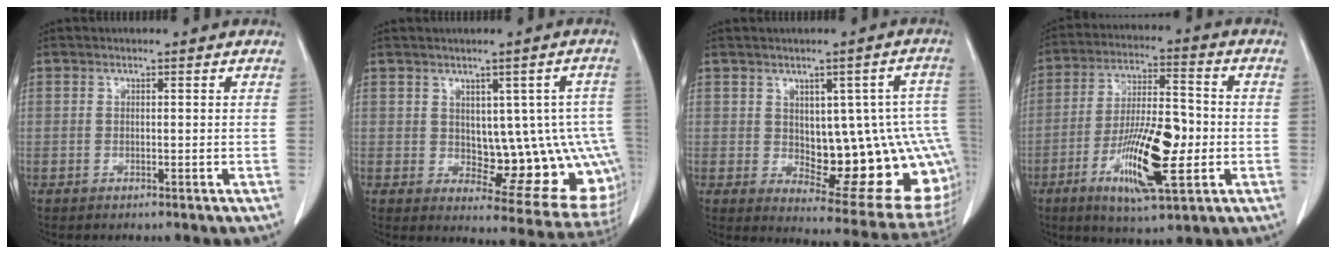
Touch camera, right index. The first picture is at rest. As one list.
[{"total": 12.5, "force": [0.2, 5.4, 11.3], "torque": [-0.118, 0.011, 0.020]}, {"total": 17.2, "force": [-0.7, 6.2, 16.0], "torque": [-0.148, 0.021, 0.017]}, {"total": 14.7, "force": [-4.0, 3.6, 13.7], "torque": [-0.254, -0.004, -0.066]}]